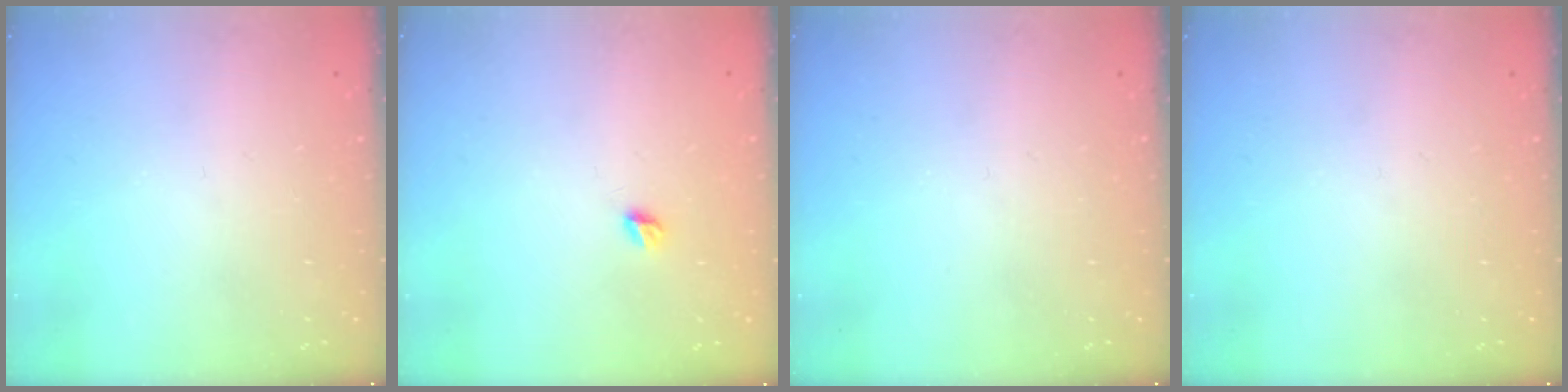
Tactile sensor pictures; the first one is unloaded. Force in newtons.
{"total": 4.3, "press": 4.2, "slide": 0.5}
{"total": 0.0}
{"total": 0.0}